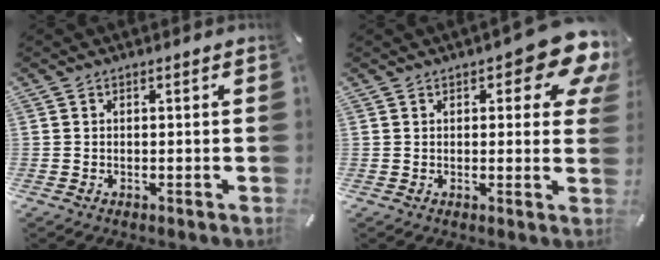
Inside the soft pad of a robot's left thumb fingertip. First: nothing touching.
{"total": 10.9, "force": [5.8, 4.4, 8.1], "torque": [-0.091, -0.037, 0.094]}